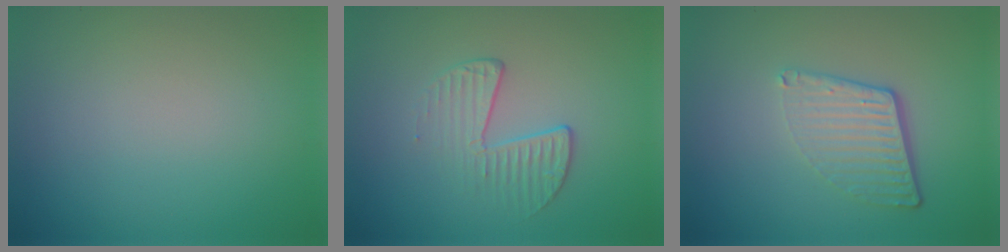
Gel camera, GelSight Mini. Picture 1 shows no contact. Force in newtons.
{"total": 2.2, "press": 1.3, "slide": 1.8}
{"total": 4.4, "press": 2.9, "slide": 3.3}